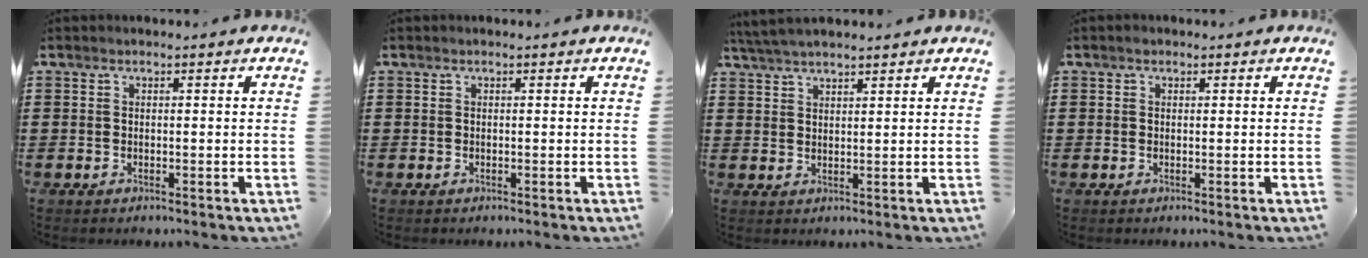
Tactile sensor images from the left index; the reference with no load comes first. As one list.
[{"total": 0.0}, {"total": 3.6, "force": [3.4, 0.4, 1.3], "torque": [-0.034, -0.001, 0.064]}, {"total": 0.6, "force": [0.3, 0.4, 0.2], "torque": [-0.005, 0.004, 0.005]}]